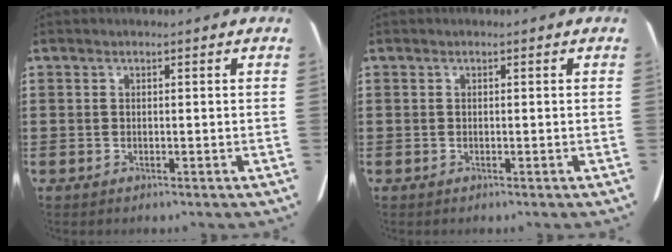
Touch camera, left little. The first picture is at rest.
{"total": 0.0}